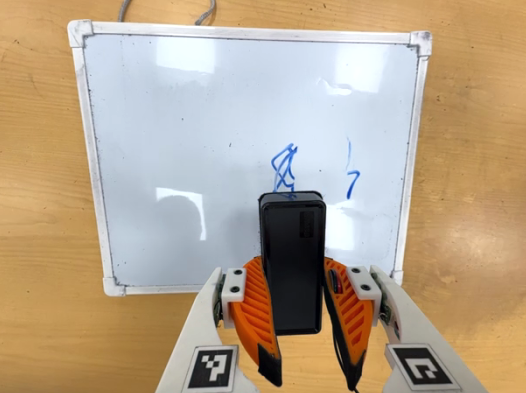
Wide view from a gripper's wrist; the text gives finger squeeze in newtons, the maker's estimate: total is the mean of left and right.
{"total": 8.3, "left": 7.2, "right": 9.4}